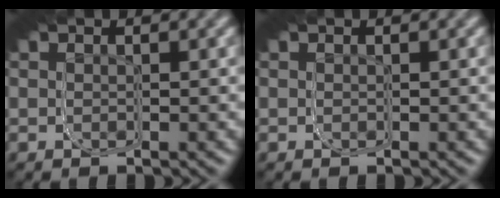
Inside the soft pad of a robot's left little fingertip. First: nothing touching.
{"total": 0.0}